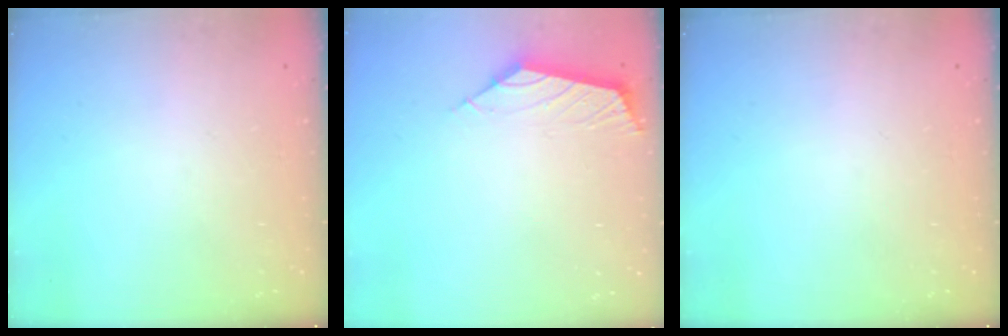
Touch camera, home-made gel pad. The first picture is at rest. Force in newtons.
{"total": 2.8, "press": 2.7, "slide": 0.7}
{"total": 0.0}